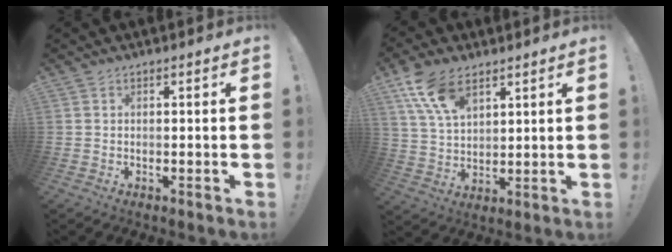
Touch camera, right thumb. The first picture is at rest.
{"total": 11.9, "force": [7.3, 6.3, 7.1], "torque": [-0.137, -0.020, 0.143]}